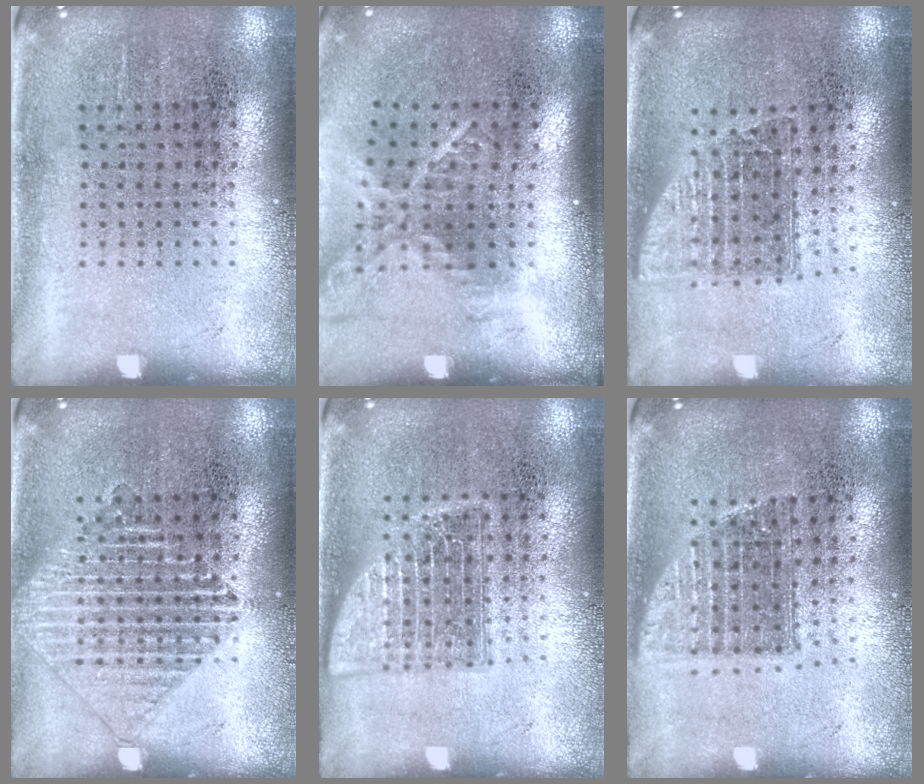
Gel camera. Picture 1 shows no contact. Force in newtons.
{"total": 1.8, "press": 1.3, "slide": 1.3}
{"total": 1.5, "press": 1.2, "slide": 0.9}
{"total": 2.3, "press": 2.3, "slide": 0.3}
{"total": 2.5, "press": 2.5, "slide": 0.3}
{"total": 1.3, "press": 1.1, "slide": 0.7}